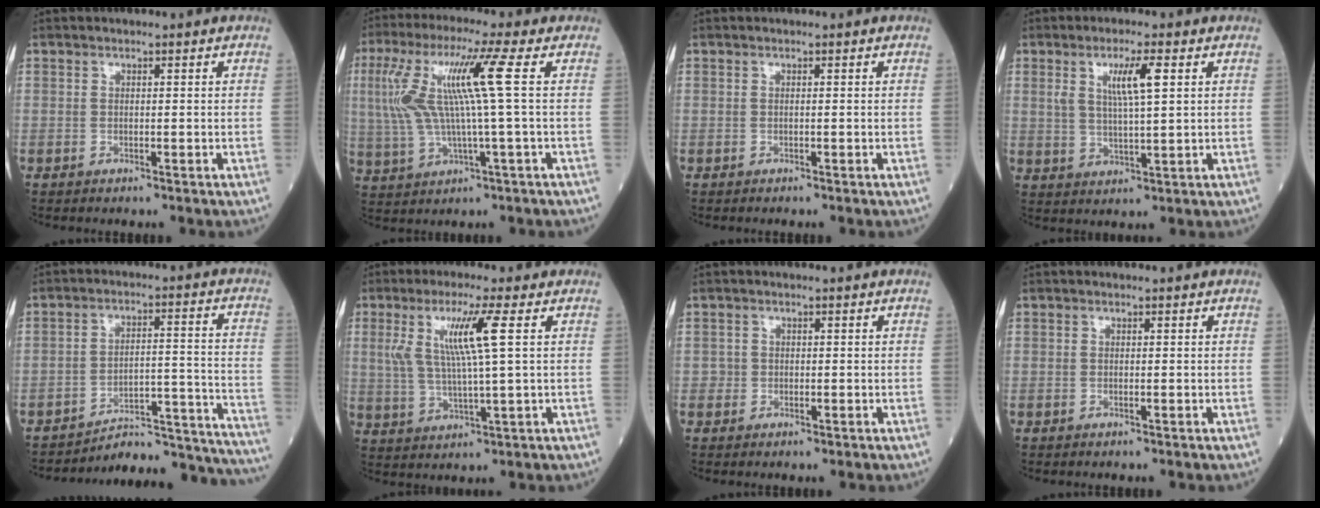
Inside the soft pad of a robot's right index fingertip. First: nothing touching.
{"total": 12.3, "force": [2.4, -0.2, 12.0], "torque": [-0.261, 0.024, 0.047]}
{"total": 0.0}
{"total": 6.1, "force": [2.2, 0.6, 5.7], "torque": [-0.108, 0.002, 0.042]}
{"total": 18.4, "force": [-18.2, 0.6, 1.9], "torque": [0.011, 0.048, -0.242]}
{"total": 8.4, "force": [2.5, -0.4, 8.1], "torque": [-0.169, 0.002, 0.051]}
{"total": 1.0, "force": [-0.2, 0.9, 0.0], "torque": [0.006, 0.005, -0.006]}
{"total": 0.0}